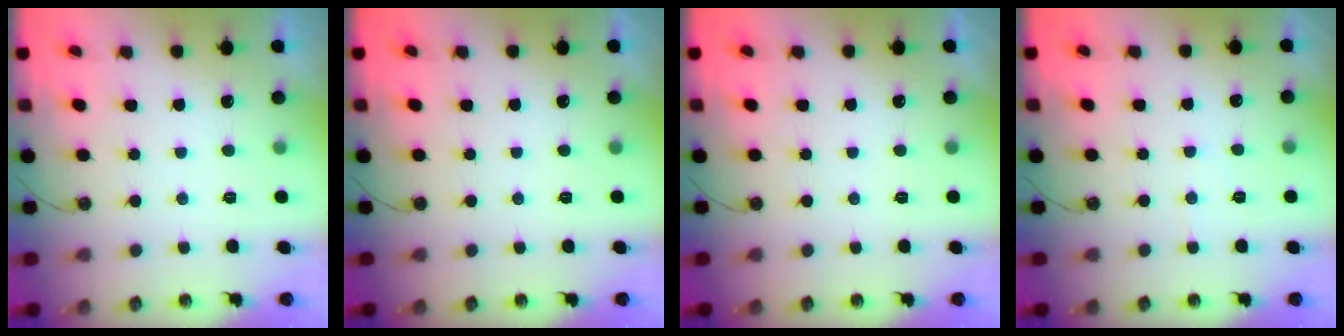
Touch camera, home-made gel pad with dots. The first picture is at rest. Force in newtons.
{"total": 0.0}
{"total": 0.0}
{"total": 4.9, "press": 4.8, "slide": 0.7}